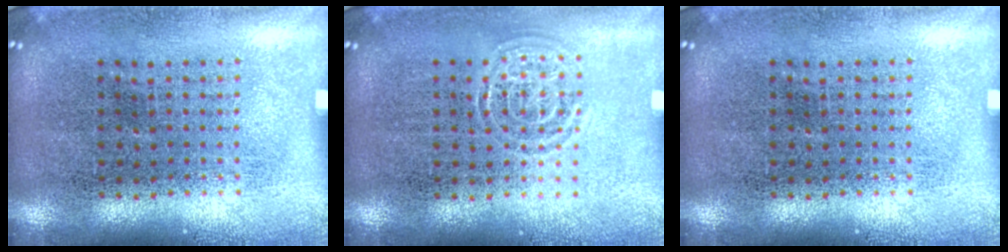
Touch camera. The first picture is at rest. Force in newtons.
{"total": 1.4, "press": 1.4, "slide": 0.3}
{"total": 0.0}